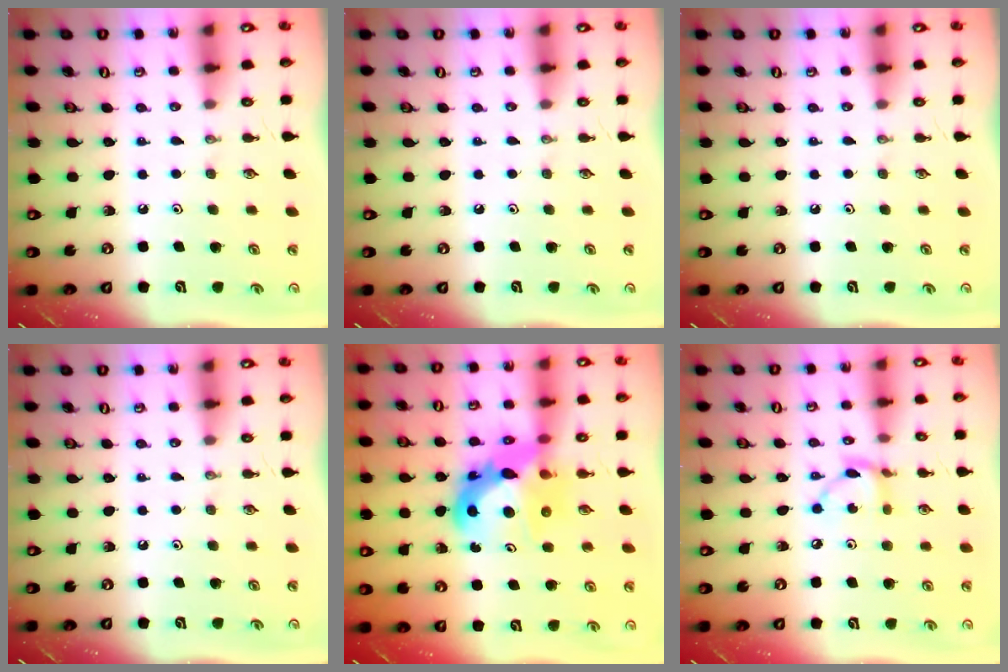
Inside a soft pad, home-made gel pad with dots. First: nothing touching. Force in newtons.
{"total": 0.0}
{"total": 0.0}
{"total": 0.0}
{"total": 12.3, "press": 12.2, "slide": 1.1}
{"total": 6.7, "press": 6.7, "slide": 0.2}